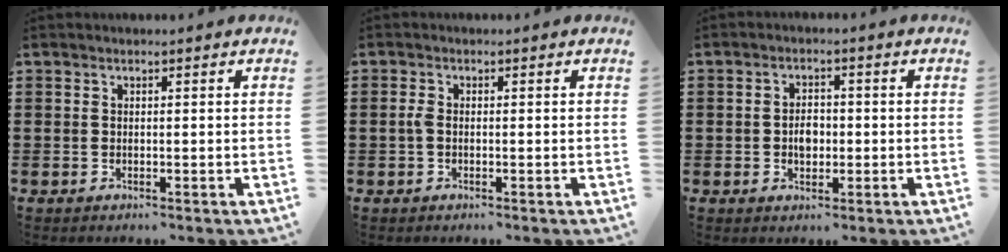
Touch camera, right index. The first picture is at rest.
{"total": 1.4, "force": [-0.3, 0.6, 1.2], "torque": [-0.039, -0.006, -0.011]}
{"total": 2.9, "force": [-0.3, 1.9, 2.2], "torque": [-0.036, 0.001, -0.009]}